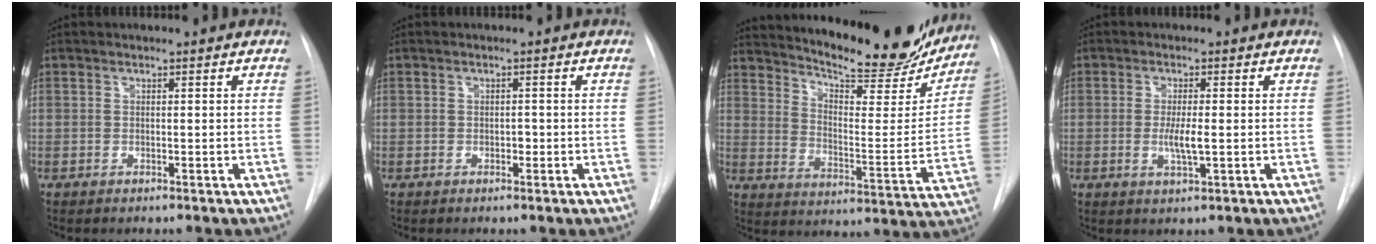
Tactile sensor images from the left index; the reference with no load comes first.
{"total": 0.8, "force": [-0.2, 0.5, 0.6], "torque": [-0.008, 0.001, -0.004]}
{"total": 24.9, "force": [22.0, 5.1, 10.4], "torque": [-0.165, -0.052, 0.291]}
{"total": 3.4, "force": [-0.3, 0.4, 3.4], "torque": [-0.067, -0.008, -0.005]}